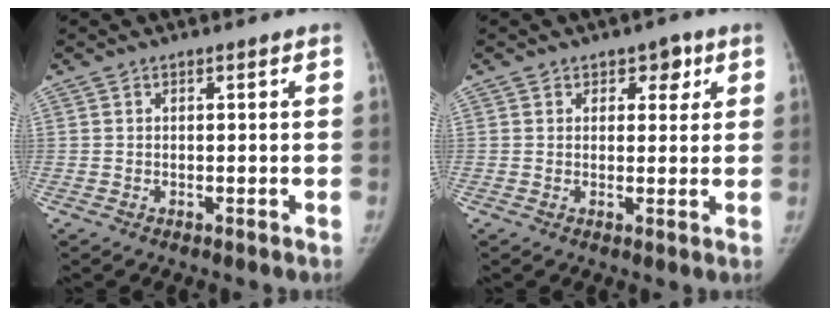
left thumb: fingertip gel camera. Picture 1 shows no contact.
{"total": 4.2, "force": [2.0, 3.2, 1.9], "torque": [0.013, -0.007, 0.024]}